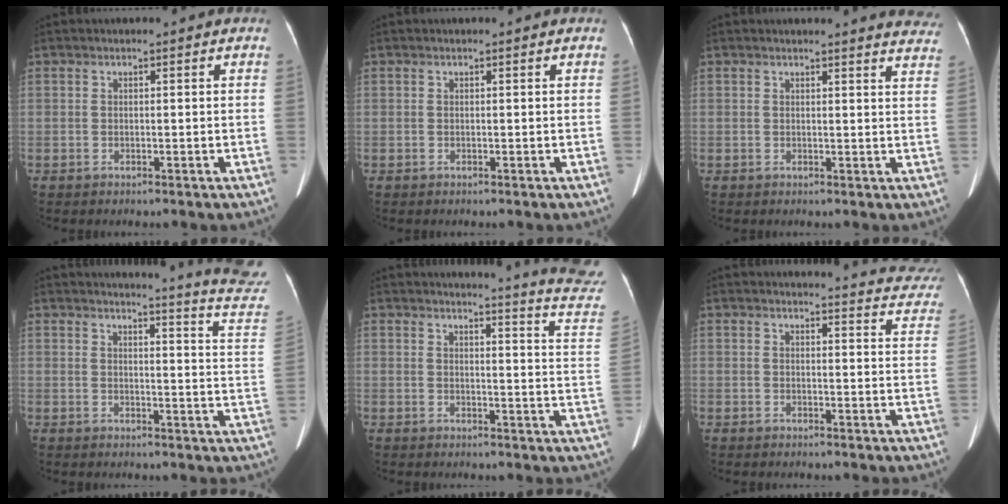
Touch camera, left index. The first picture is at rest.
{"total": 0.0}
{"total": 9.7, "force": [9.5, 0.9, 1.7], "torque": [0.005, -0.052, 0.069]}
{"total": 16.7, "force": [16.3, -1.4, 2.9], "torque": [-0.030, -0.143, 0.153]}
{"total": 16.3, "force": [15.9, -0.7, 3.4], "torque": [-0.030, -0.130, 0.147]}
{"total": 15.7, "force": [15.3, 2.3, 2.4], "torque": [0.002, -0.074, 0.137]}